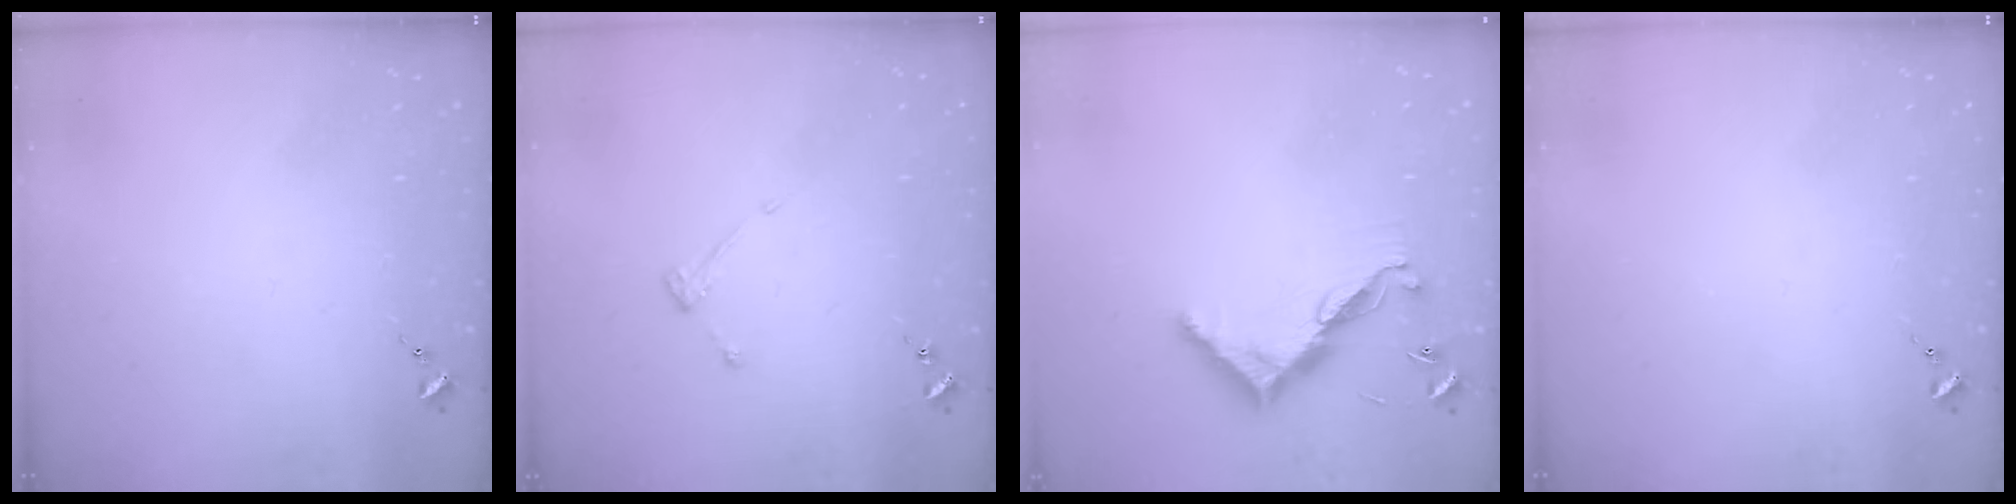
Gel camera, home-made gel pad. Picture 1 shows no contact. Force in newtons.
{"total": 2.9, "press": 2.9, "slide": 0.5}
{"total": 10.7, "press": 10.7, "slide": 0.4}
{"total": 0.0}